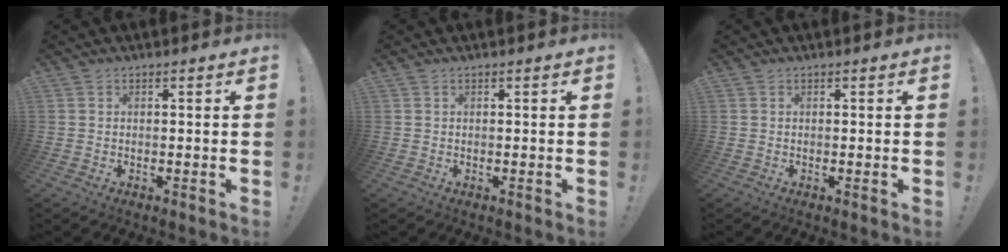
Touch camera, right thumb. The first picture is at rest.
{"total": 0.0}
{"total": 0.0}